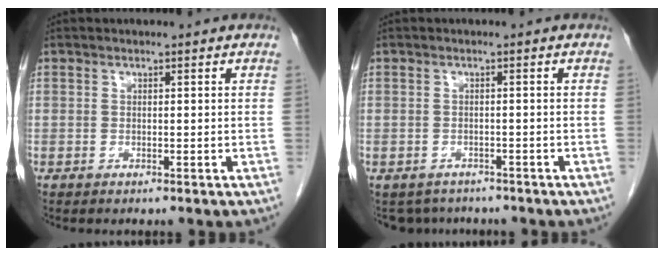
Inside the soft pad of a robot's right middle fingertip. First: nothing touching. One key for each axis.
{"total": 4.0, "fx": -3.5, "fy": 2.1, "fz": 0.1, "tx": 0.004, "ty": 0.003, "tz": -0.049}